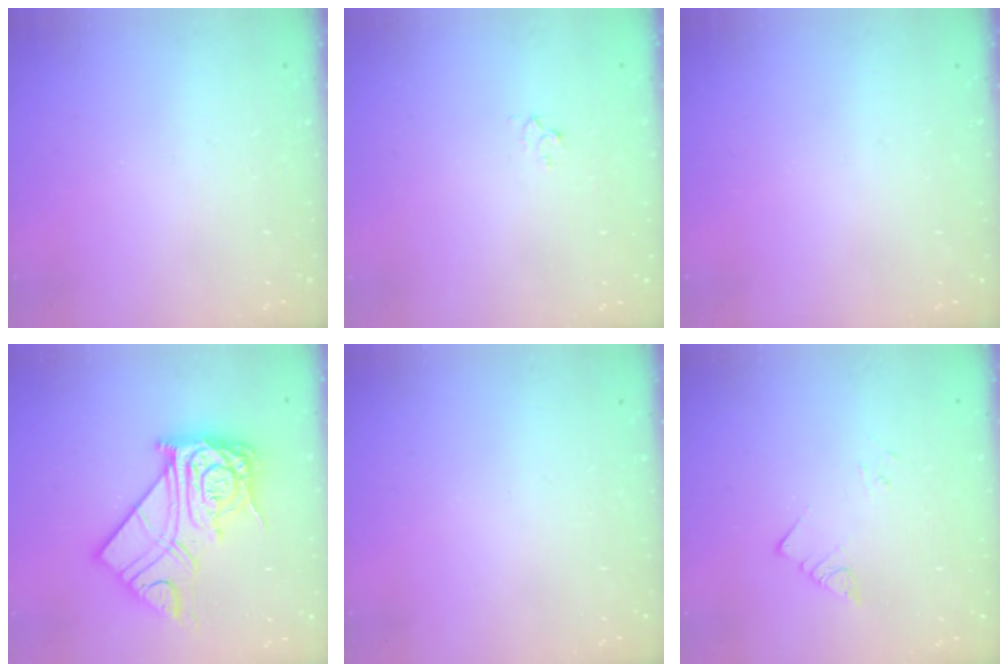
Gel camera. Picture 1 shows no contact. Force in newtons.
{"total": 2.3, "press": 2.3, "slide": 0.2}
{"total": 0.0}
{"total": 19.5, "press": 19.4, "slide": 1.6}
{"total": 0.0}
{"total": 2.9, "press": 2.9, "slide": 0.4}